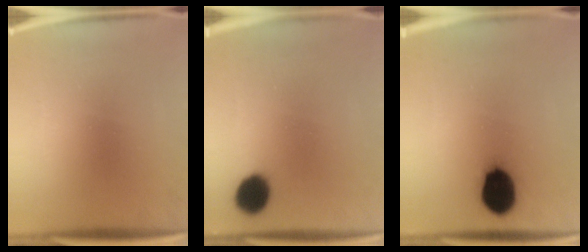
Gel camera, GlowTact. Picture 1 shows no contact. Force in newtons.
{"total": 8.6}
{"total": 13.6}